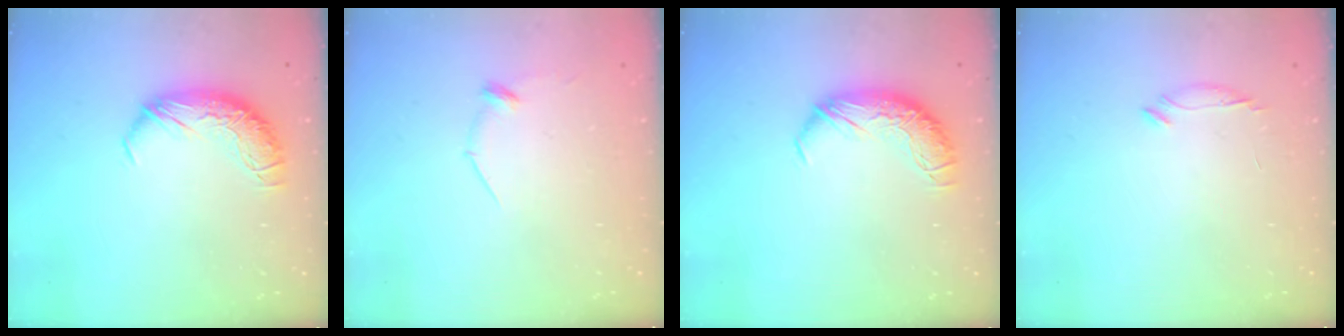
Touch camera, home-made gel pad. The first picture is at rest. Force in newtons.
{"total": 7.8, "press": 7.8, "slide": 0.5}
{"total": 0.0}
{"total": 6.5, "press": 6.4, "slide": 1.1}